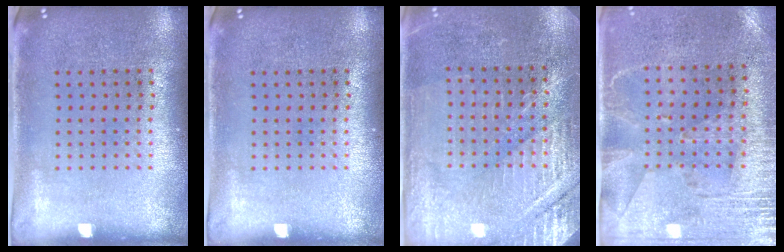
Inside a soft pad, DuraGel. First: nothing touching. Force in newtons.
{"total": 0.0}
{"total": 3.0, "press": 3.0, "slide": 0.3}
{"total": 2.8, "press": 2.4, "slide": 1.5}